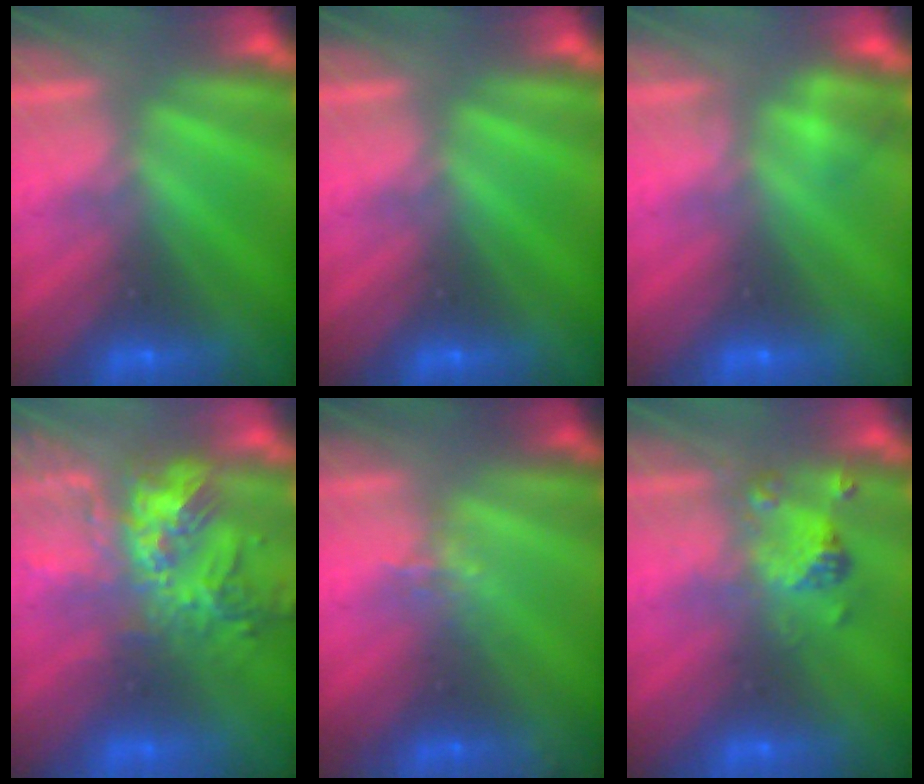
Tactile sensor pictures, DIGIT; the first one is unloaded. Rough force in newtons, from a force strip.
{"total": 0.0}
{"total": 2.3}
{"total": 7.2}
{"total": 1.6}
{"total": 2.4}